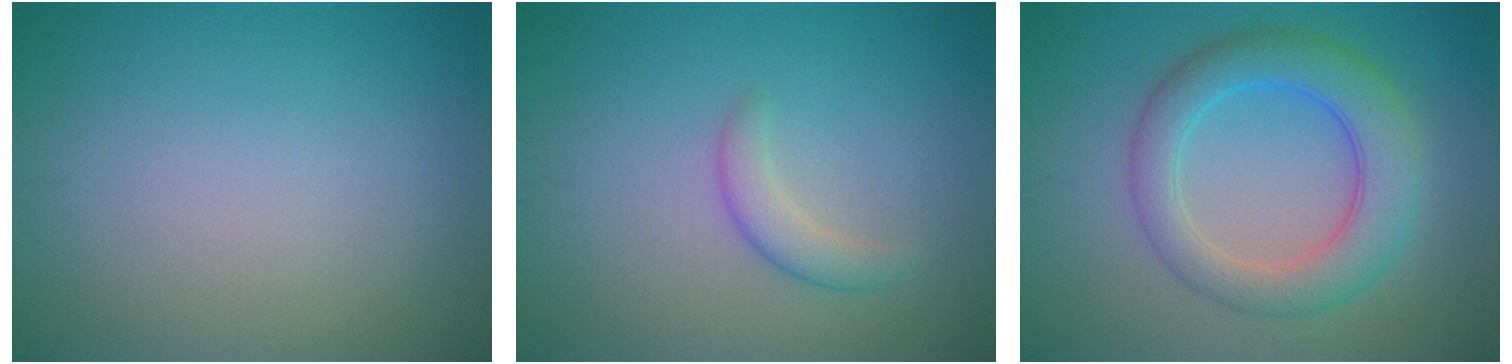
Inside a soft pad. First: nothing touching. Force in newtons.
{"total": 1.9, "press": 1.9, "slide": 0.0}
{"total": 5.9, "press": 5.9, "slide": 0.2}